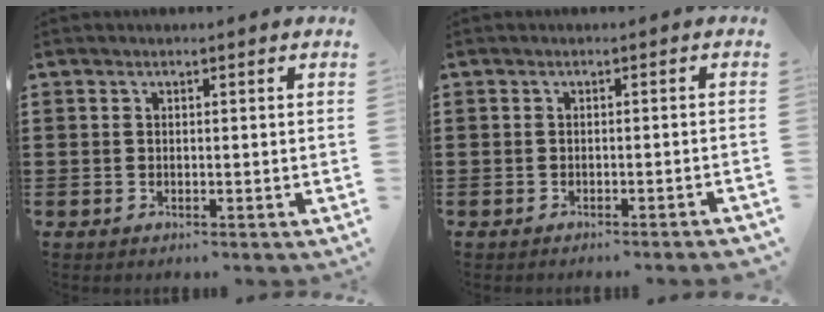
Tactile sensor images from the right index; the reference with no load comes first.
{"total": 1.1, "force": [-0.9, -0.2, 0.5], "torque": [-0.009, -0.001, -0.018]}